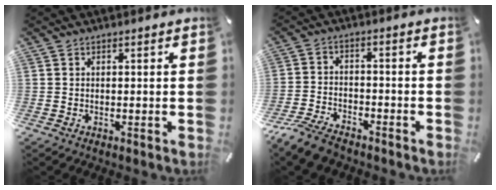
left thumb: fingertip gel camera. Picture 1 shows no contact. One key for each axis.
{"total": 7.2, "fx": -6.2, "fy": 2.7, "fz": 2.6, "tx": -0.065, "ty": 0.023, "tz": -0.123}